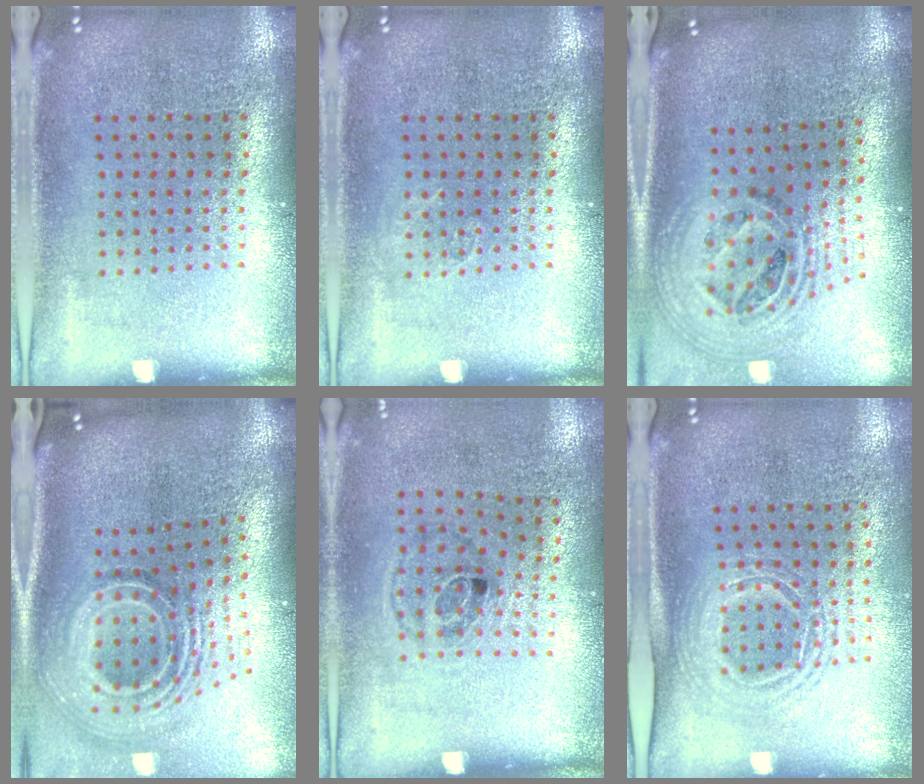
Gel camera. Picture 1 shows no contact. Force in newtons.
{"total": 0.6, "press": 0.5, "slide": 0.2}
{"total": 2.0, "press": 1.5, "slide": 1.3}
{"total": 2.6, "press": 1.7, "slide": 2.0}
{"total": 1.1, "press": 0.7, "slide": 0.9}
{"total": 1.5, "press": 1.3, "slide": 0.9}